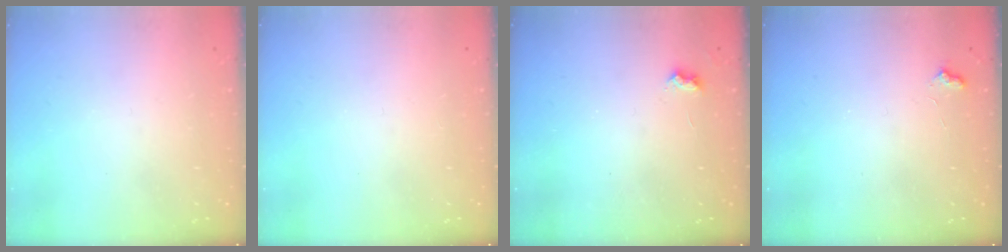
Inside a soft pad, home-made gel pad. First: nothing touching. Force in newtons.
{"total": 0.0}
{"total": 3.8, "press": 3.7, "slide": 0.6}
{"total": 4.4, "press": 4.4, "slide": 0.7}